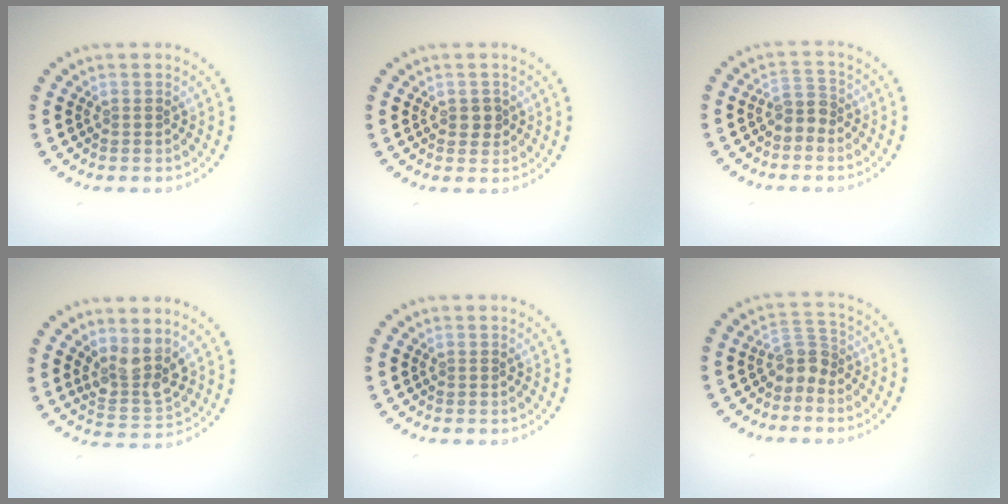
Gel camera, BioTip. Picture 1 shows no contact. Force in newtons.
{"total": 1.4, "press": 1.4, "slide": 0.1}
{"total": 1.9, "press": 1.5, "slide": 1.2}
{"total": 3.6, "press": 3.2, "slide": 1.7}
{"total": 0.0}
{"total": 2.5, "press": 1.9, "slide": 1.6}